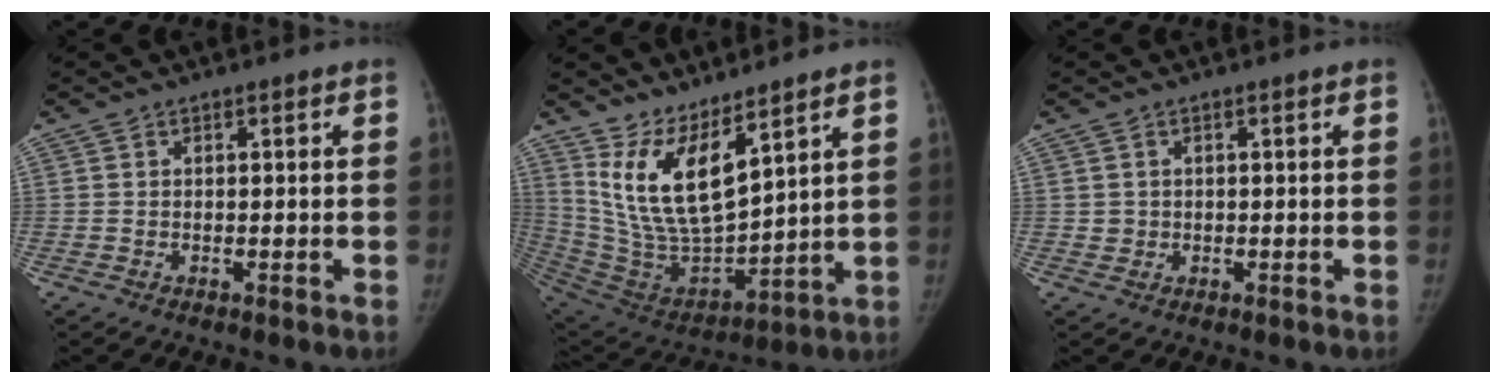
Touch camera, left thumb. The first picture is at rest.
{"total": 14.4, "force": [8.9, 4.8, 10.2], "torque": [-0.173, -0.069, 0.199]}
{"total": 1.1, "force": [0.1, 1.1, 0.2], "torque": [0.004, 0.002, 0.002]}